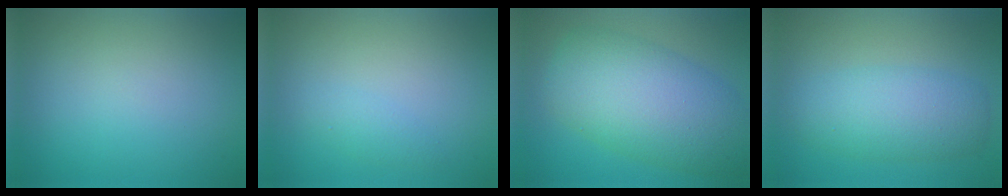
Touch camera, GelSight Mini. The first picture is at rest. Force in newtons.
{"total": 1.0, "press": 1.0, "slide": 0.0}
{"total": 10.2, "press": 10.2, "slide": 0.1}
{"total": 5.0, "press": 5.0, "slide": 0.3}